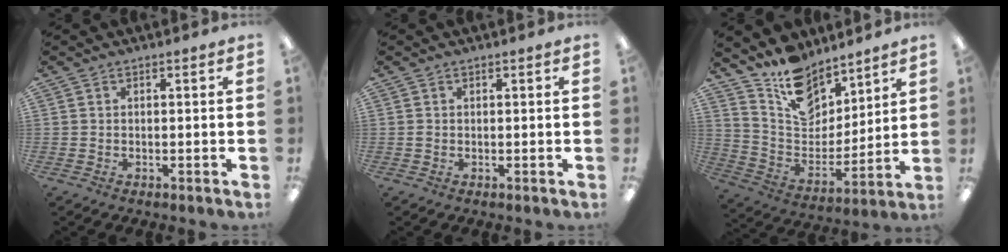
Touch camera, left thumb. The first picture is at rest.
{"total": 0.6, "force": [0.1, 0.5, 0.2], "torque": [-0.003, 0.005, 0.001]}
{"total": 15.5, "force": [12.1, 8.5, 4.7], "torque": [-0.092, -0.091, 0.228]}